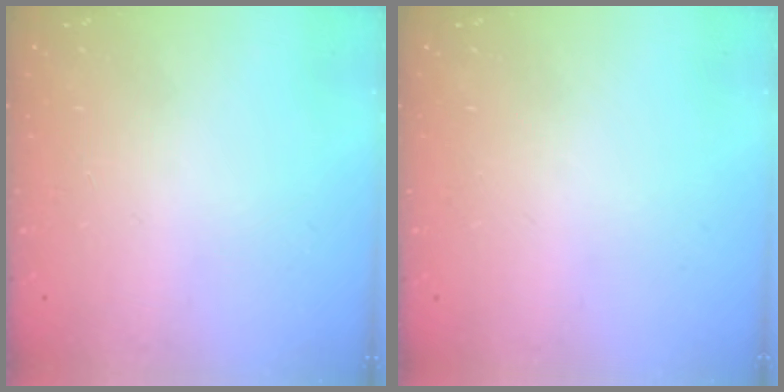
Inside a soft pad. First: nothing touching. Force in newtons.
{"total": 0.0}